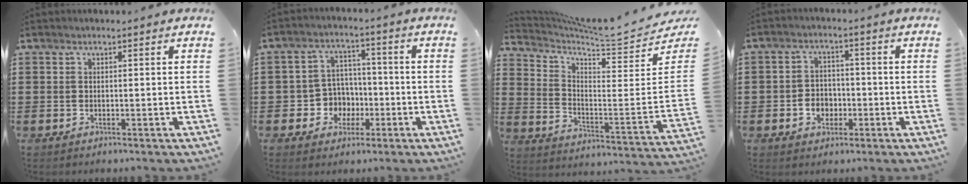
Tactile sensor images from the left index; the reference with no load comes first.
{"total": 5.9, "force": [-1.5, 5.5, 1.5], "torque": [-0.044, 0.016, -0.024]}
{"total": 6.0, "force": [5.6, 0.0, 2.2], "torque": [-0.059, -0.065, 0.086]}
{"total": 3.8, "force": [-1.3, 3.1, 1.7], "torque": [-0.031, 0.000, -0.029]}